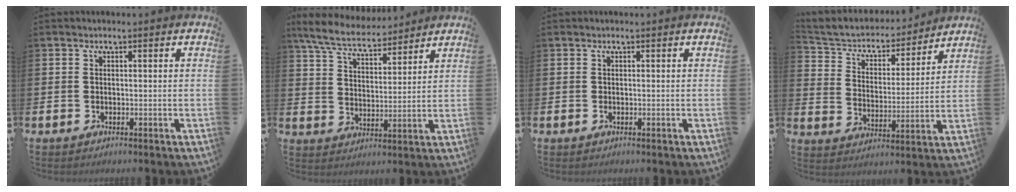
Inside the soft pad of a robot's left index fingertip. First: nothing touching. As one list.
[{"total": 7.1, "force": [6.6, 1.5, 2.2], "torque": [-0.074, -0.029, 0.119]}, {"total": 0.0}, {"total": 5.8, "force": [5.4, 2.1, 0.7], "torque": [-0.052, -0.042, 0.090]}]